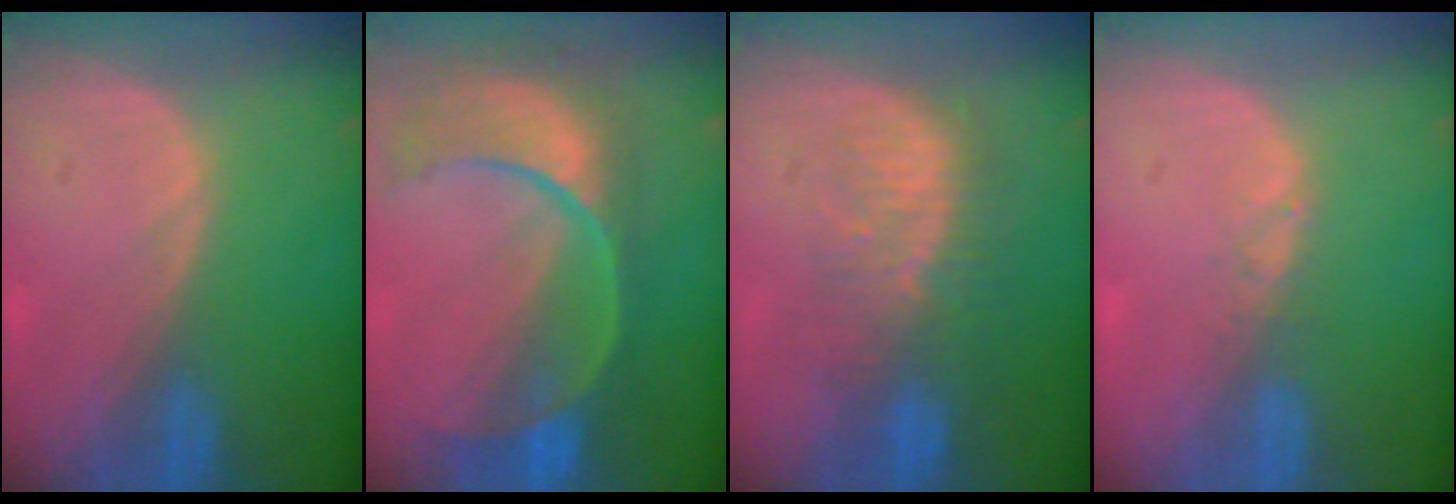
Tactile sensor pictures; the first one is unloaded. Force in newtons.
{"total": 11.6, "press": 9.6, "slide": 6.5}
{"total": 9.2, "press": 8.3, "slide": 4.0}
{"total": 1.3, "press": 1.0, "slide": 0.8}